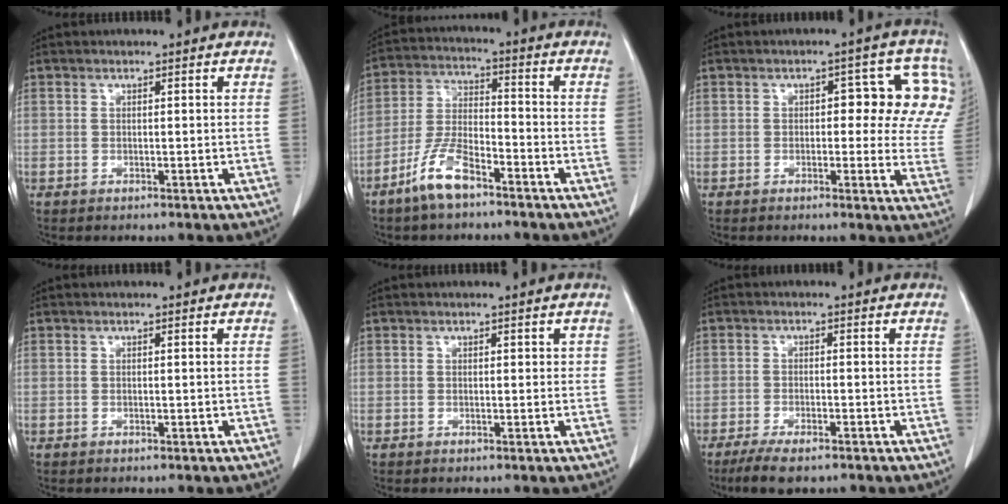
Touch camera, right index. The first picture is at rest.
{"total": 8.6, "force": [-5.8, 2.3, 5.8], "torque": [-0.131, -0.005, -0.117]}
{"total": 10.3, "force": [2.4, 4.5, 9.0], "torque": [-0.088, 0.021, 0.021]}
{"total": 0.0}
{"total": 1.1, "force": [0.5, 0.8, 0.6], "torque": [0.000, 0.006, 0.003]}
{"total": 5.7, "force": [-4.2, 1.3, 3.6], "torque": [-0.065, -0.012, -0.072]}